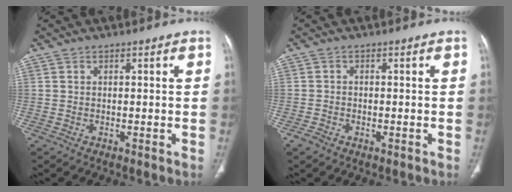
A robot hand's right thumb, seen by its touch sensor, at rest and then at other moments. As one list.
[{"total": 1.7, "force": [-0.9, 1.1, 0.9], "torque": [-0.016, 0.006, -0.015]}]